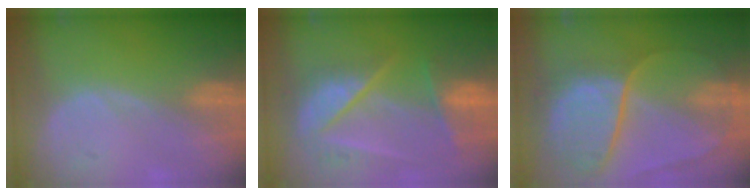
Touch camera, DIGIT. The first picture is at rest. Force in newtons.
{"total": 9.9, "press": 8.3, "slide": 5.4}
{"total": 10.7, "press": 9.0, "slide": 5.9}